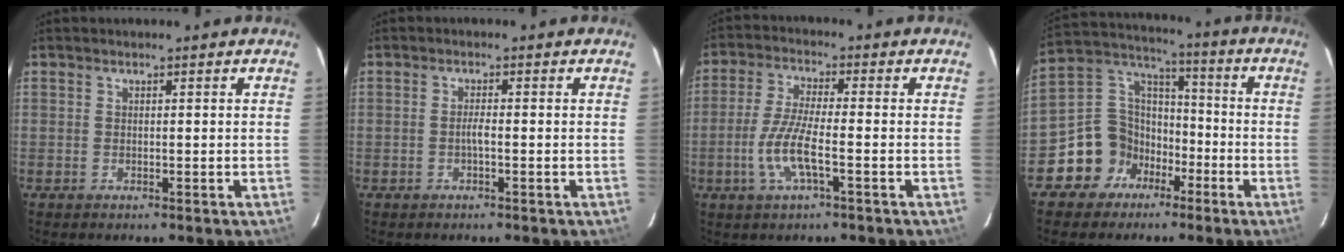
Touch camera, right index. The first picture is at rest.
{"total": 1.3, "force": [-0.5, -0.1, 1.2], "torque": [-0.023, 0.002, -0.011]}
{"total": 7.6, "force": [-2.7, 1.1, 7.1], "torque": [-0.151, -0.006, -0.053]}
{"total": 11.5, "force": [-6.1, 9.5, 2.0], "torque": [-0.053, 0.055, -0.105]}